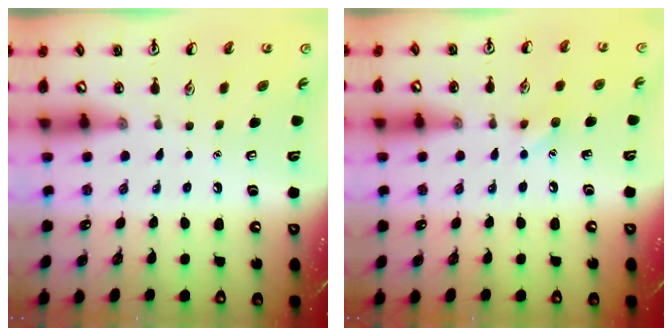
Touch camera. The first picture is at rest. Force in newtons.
{"total": 6.0, "press": 5.7, "slide": 1.9}